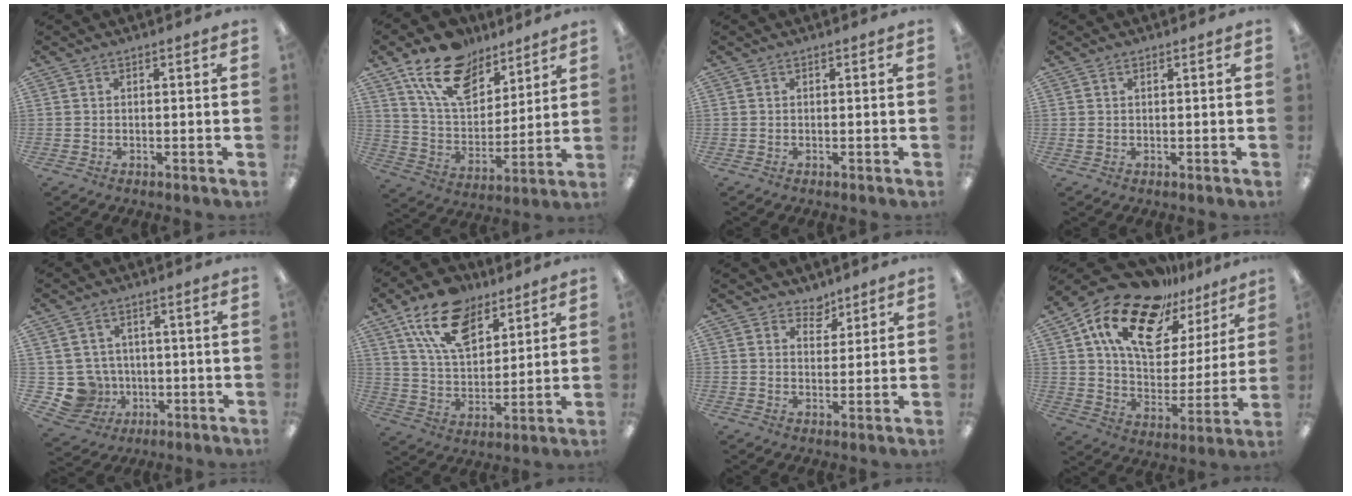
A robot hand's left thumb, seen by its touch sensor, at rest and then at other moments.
{"total": 17.4, "force": [11.9, 9.4, 8.6], "torque": [-0.157, -0.054, 0.218]}
{"total": 0.0}
{"total": 0.6, "force": [0.0, 0.4, 0.4], "torque": [-0.008, 0.002, 0.000]}
{"total": 7.3, "force": [-0.8, 7.2, 1.1], "torque": [-0.059, -0.001, -0.003]}
{"total": 15.8, "force": [9.6, 8.9, 8.8], "torque": [-0.163, -0.031, 0.179]}
{"total": 4.0, "force": [3.4, 2.0, 0.4], "torque": [0.005, -0.026, 0.060]}
{"total": 20.3, "force": [13.6, 10.3, 10.9], "torque": [-0.201, -0.081, 0.242]}